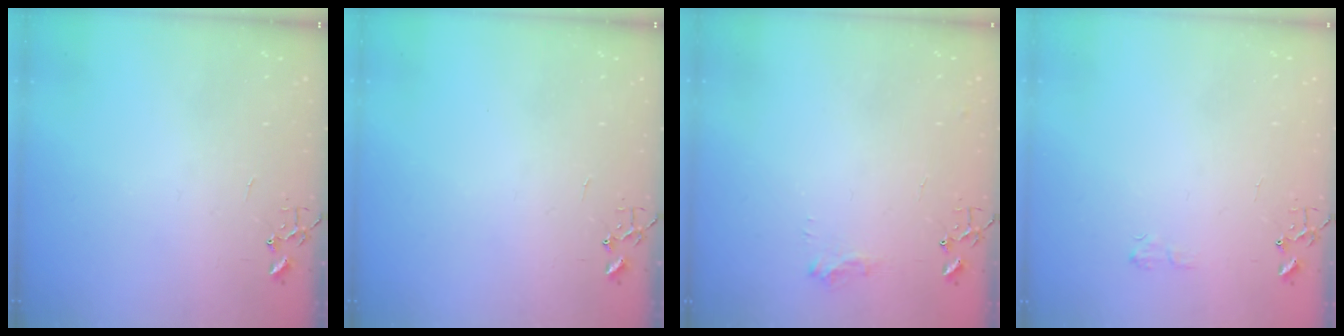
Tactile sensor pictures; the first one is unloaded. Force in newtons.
{"total": 0.0}
{"total": 8.7, "press": 8.7, "slide": 0.9}
{"total": 5.4, "press": 5.4, "slide": 0.6}